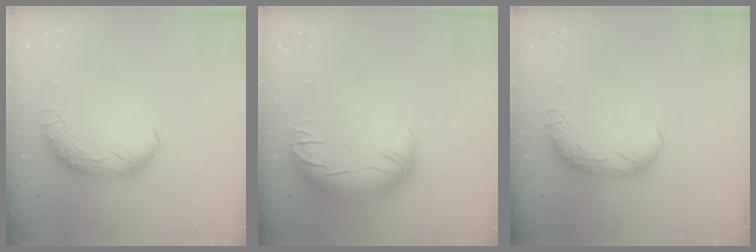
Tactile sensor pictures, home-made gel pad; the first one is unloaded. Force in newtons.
{"total": 2.7, "press": 0.5, "slide": 2.7}
{"total": 0.0}